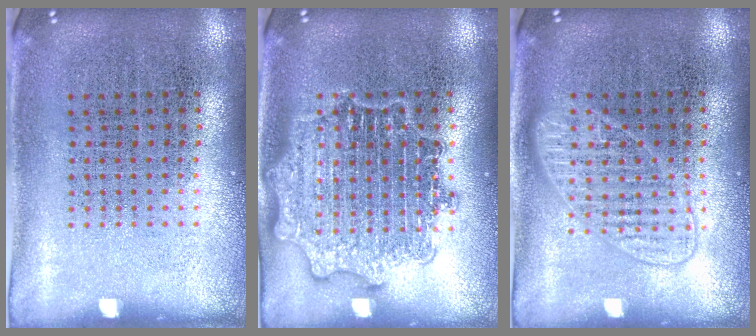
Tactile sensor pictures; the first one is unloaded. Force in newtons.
{"total": 3.0, "press": 3.0, "slide": 0.5}
{"total": 2.5, "press": 2.4, "slide": 0.4}